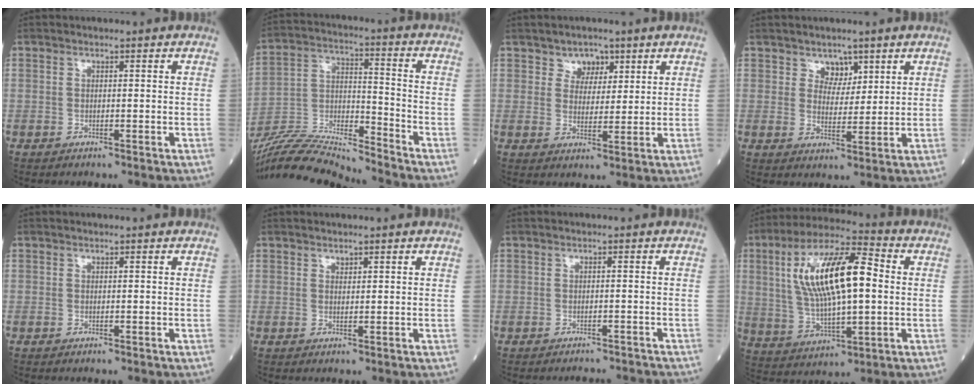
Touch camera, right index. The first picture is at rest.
{"total": 16.0, "force": [-15.3, -0.7, 4.3], "torque": [-0.083, 0.014, -0.282]}
{"total": 3.7, "force": [2.3, 2.7, 1.0], "torque": [-0.010, 0.005, 0.040]}
{"total": 3.4, "force": [2.3, 2.2, 1.2], "torque": [-0.013, -0.001, 0.042]}
{"total": 0.0}
{"total": 0.6, "force": [0.6, 0.2, 0.1], "torque": [-0.004, -0.002, 0.011]}
{"total": 3.7, "force": [-3.5, 1.0, 0.4], "torque": [0.002, 0.000, -0.039]}
{"total": 17.3, "force": [2.7, 5.1, 16.3], "torque": [-0.321, 0.027, 0.050]}